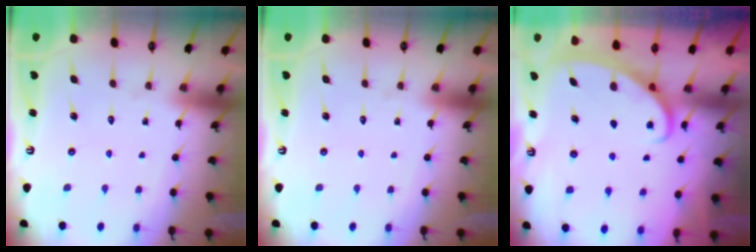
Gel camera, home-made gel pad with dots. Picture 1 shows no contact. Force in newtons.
{"total": 0.0}
{"total": 3.0, "press": 2.9, "slide": 0.3}